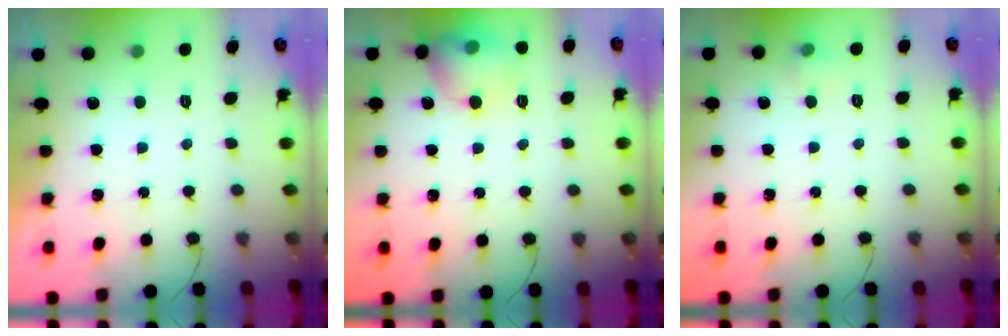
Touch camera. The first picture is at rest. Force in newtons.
{"total": 11.3, "press": 11.1, "slide": 2.3}
{"total": 4.3, "press": 4.0, "slide": 1.6}